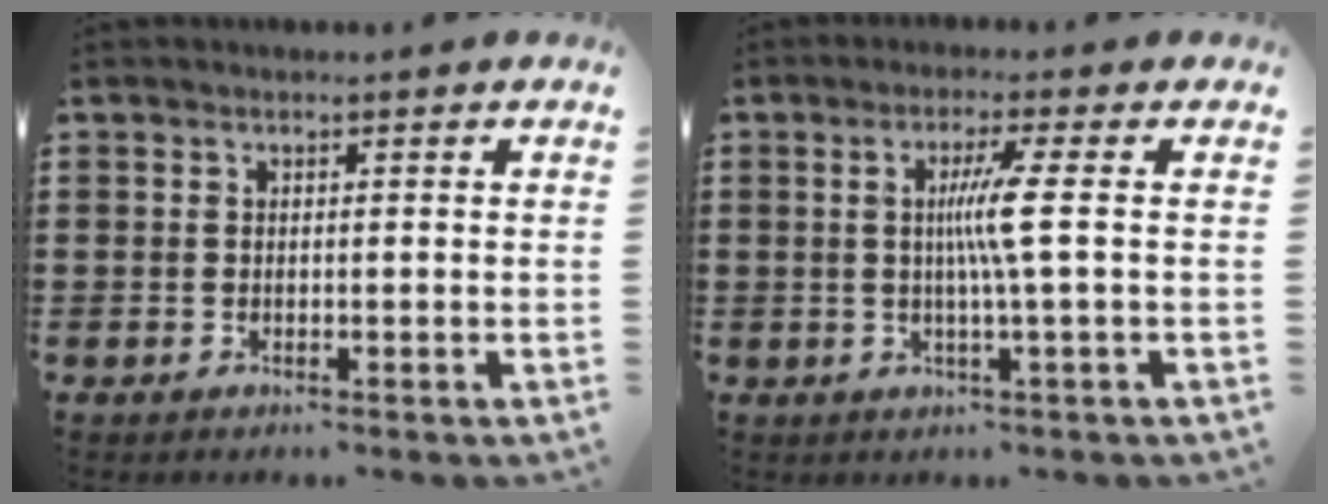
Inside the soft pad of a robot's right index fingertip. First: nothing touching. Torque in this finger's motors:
{"motor_torque": [0.92, -0.11, 0.35, 0.14]}